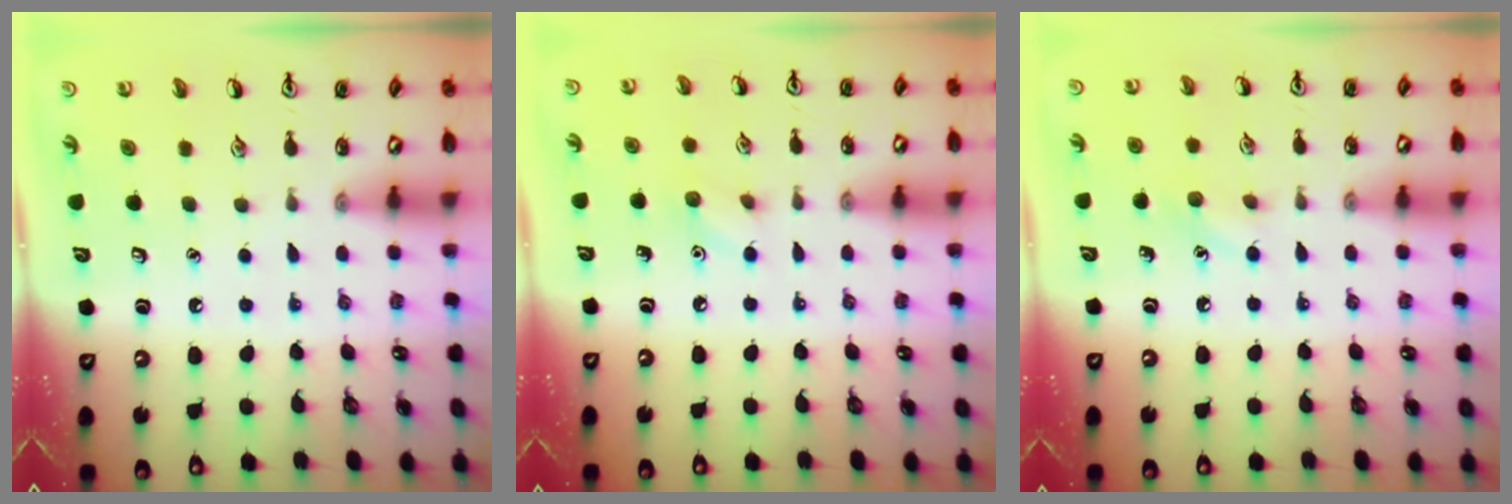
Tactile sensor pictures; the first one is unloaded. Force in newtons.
{"total": 5.8, "press": 5.5, "slide": 1.8}
{"total": 7.1, "press": 6.9, "slide": 1.8}